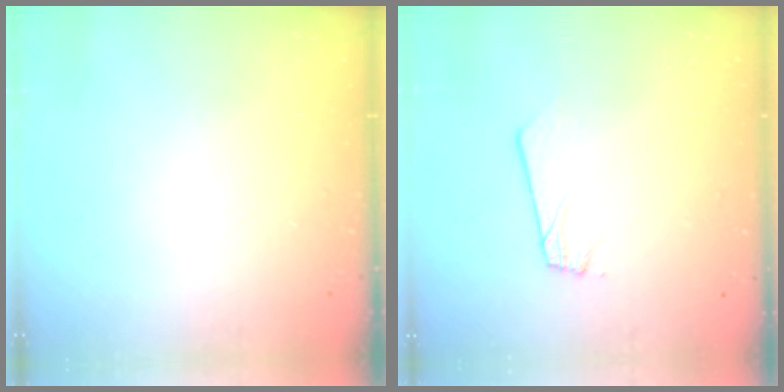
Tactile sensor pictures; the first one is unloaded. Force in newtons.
{"total": 1.8, "press": 1.8, "slide": 0.1}